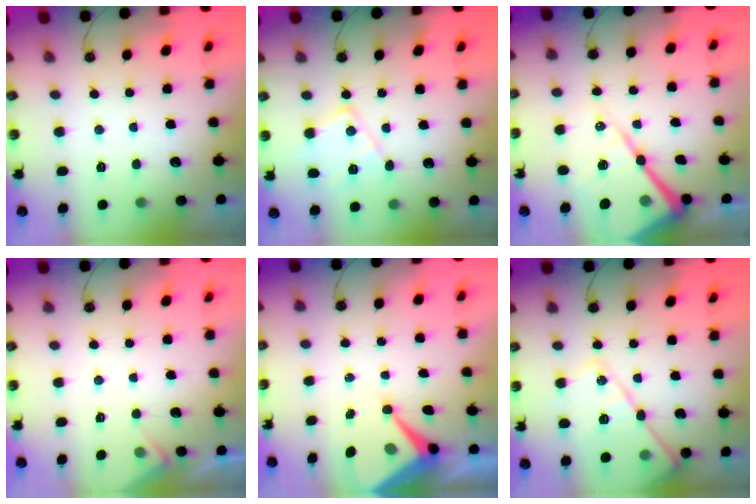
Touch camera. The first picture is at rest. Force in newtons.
{"total": 12.8, "press": 12.8, "slide": 0.5}
{"total": 22.5, "press": 22.4, "slide": 2.1}
{"total": 4.3, "press": 4.2, "slide": 0.6}
{"total": 9.0, "press": 8.9, "slide": 0.8}
{"total": 16.0, "press": 16.0, "slide": 1.2}